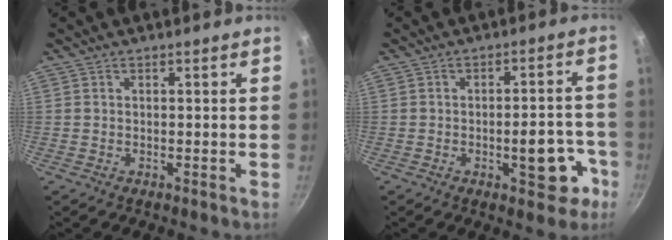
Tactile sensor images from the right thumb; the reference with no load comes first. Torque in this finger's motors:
{"motor_torque": [1.97, 1.73, 1.11, -0.65, 0.19]}